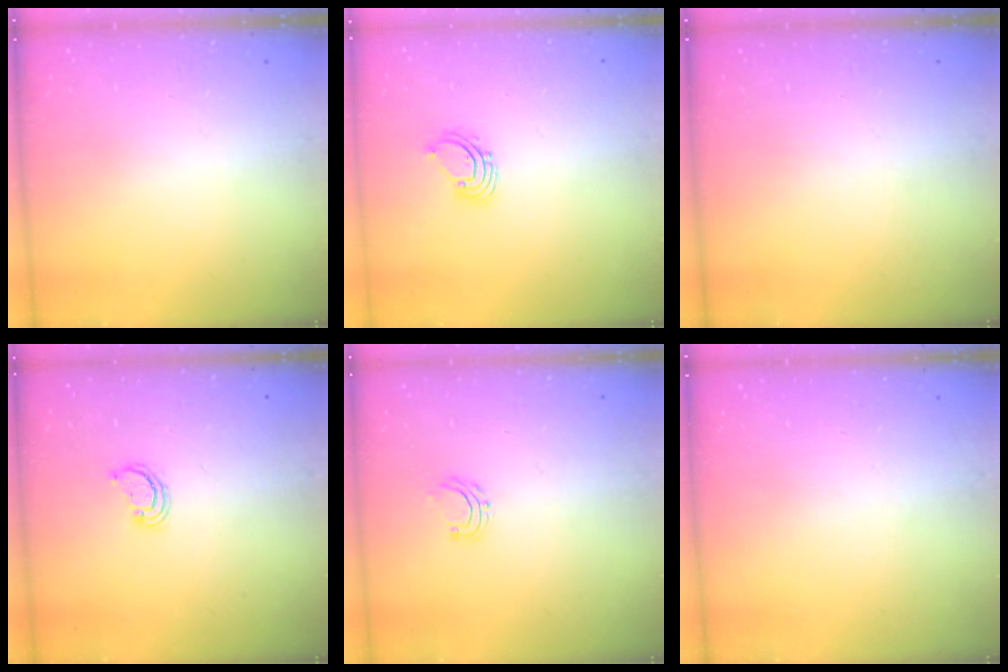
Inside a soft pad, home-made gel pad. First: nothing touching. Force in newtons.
{"total": 2.6, "press": 2.6, "slide": 0.2}
{"total": 0.0}
{"total": 2.6, "press": 2.6, "slide": 0.3}
{"total": 5.9, "press": 5.9, "slide": 0.5}
{"total": 0.0}